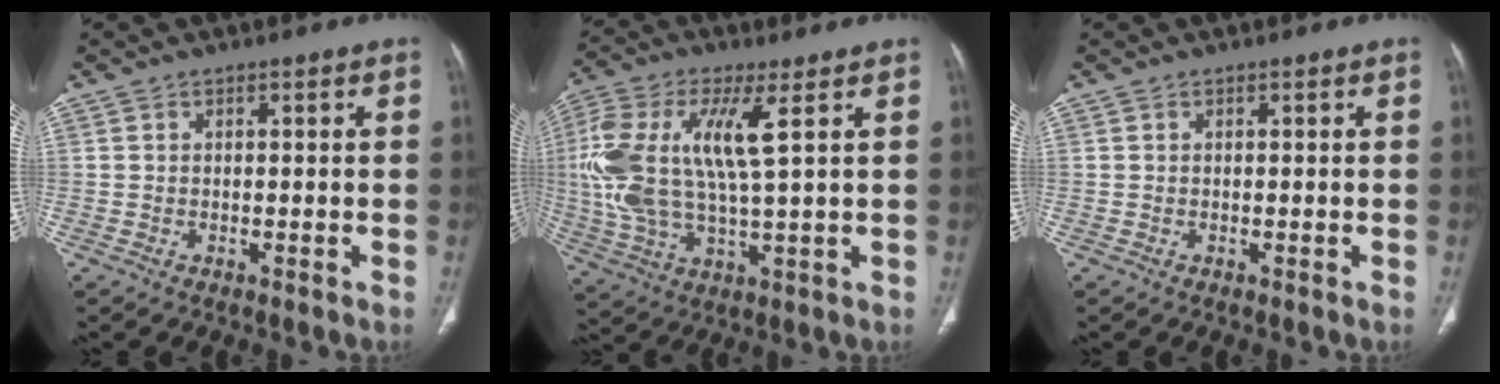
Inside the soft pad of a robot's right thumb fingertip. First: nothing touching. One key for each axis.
{"total": 16.8, "fx": 3.7, "fy": 5.8, "fz": 15.3, "tx": -0.352, "ty": 0.002, "tz": 0.070}
{"total": 0.0}